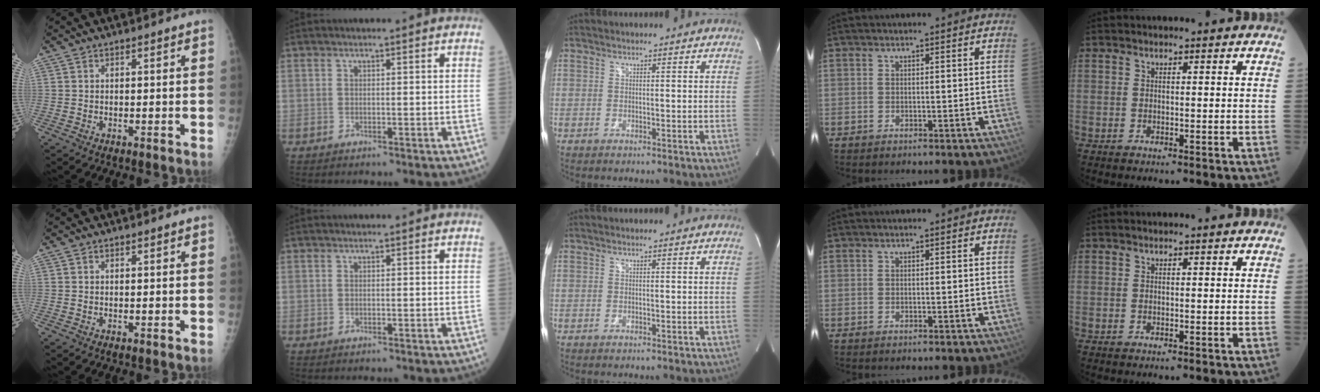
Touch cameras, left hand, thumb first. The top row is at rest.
{}